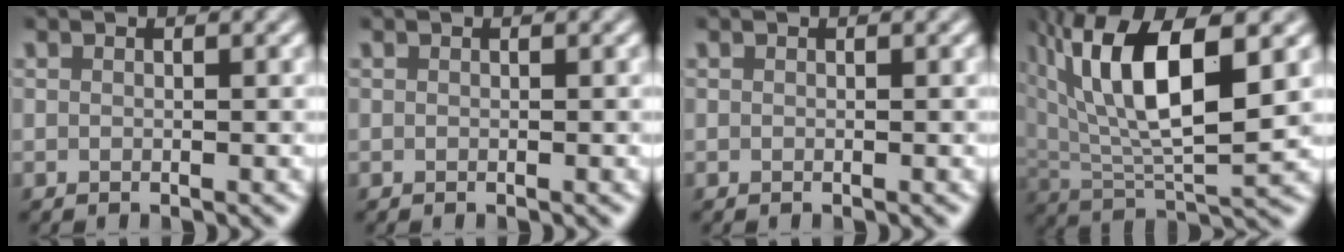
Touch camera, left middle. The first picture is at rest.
{"total": 0.0}
{"total": 0.0}
{"total": 10.8, "force": [3.7, 3.7, 9.4], "torque": [-0.166, 0.002, 0.066]}